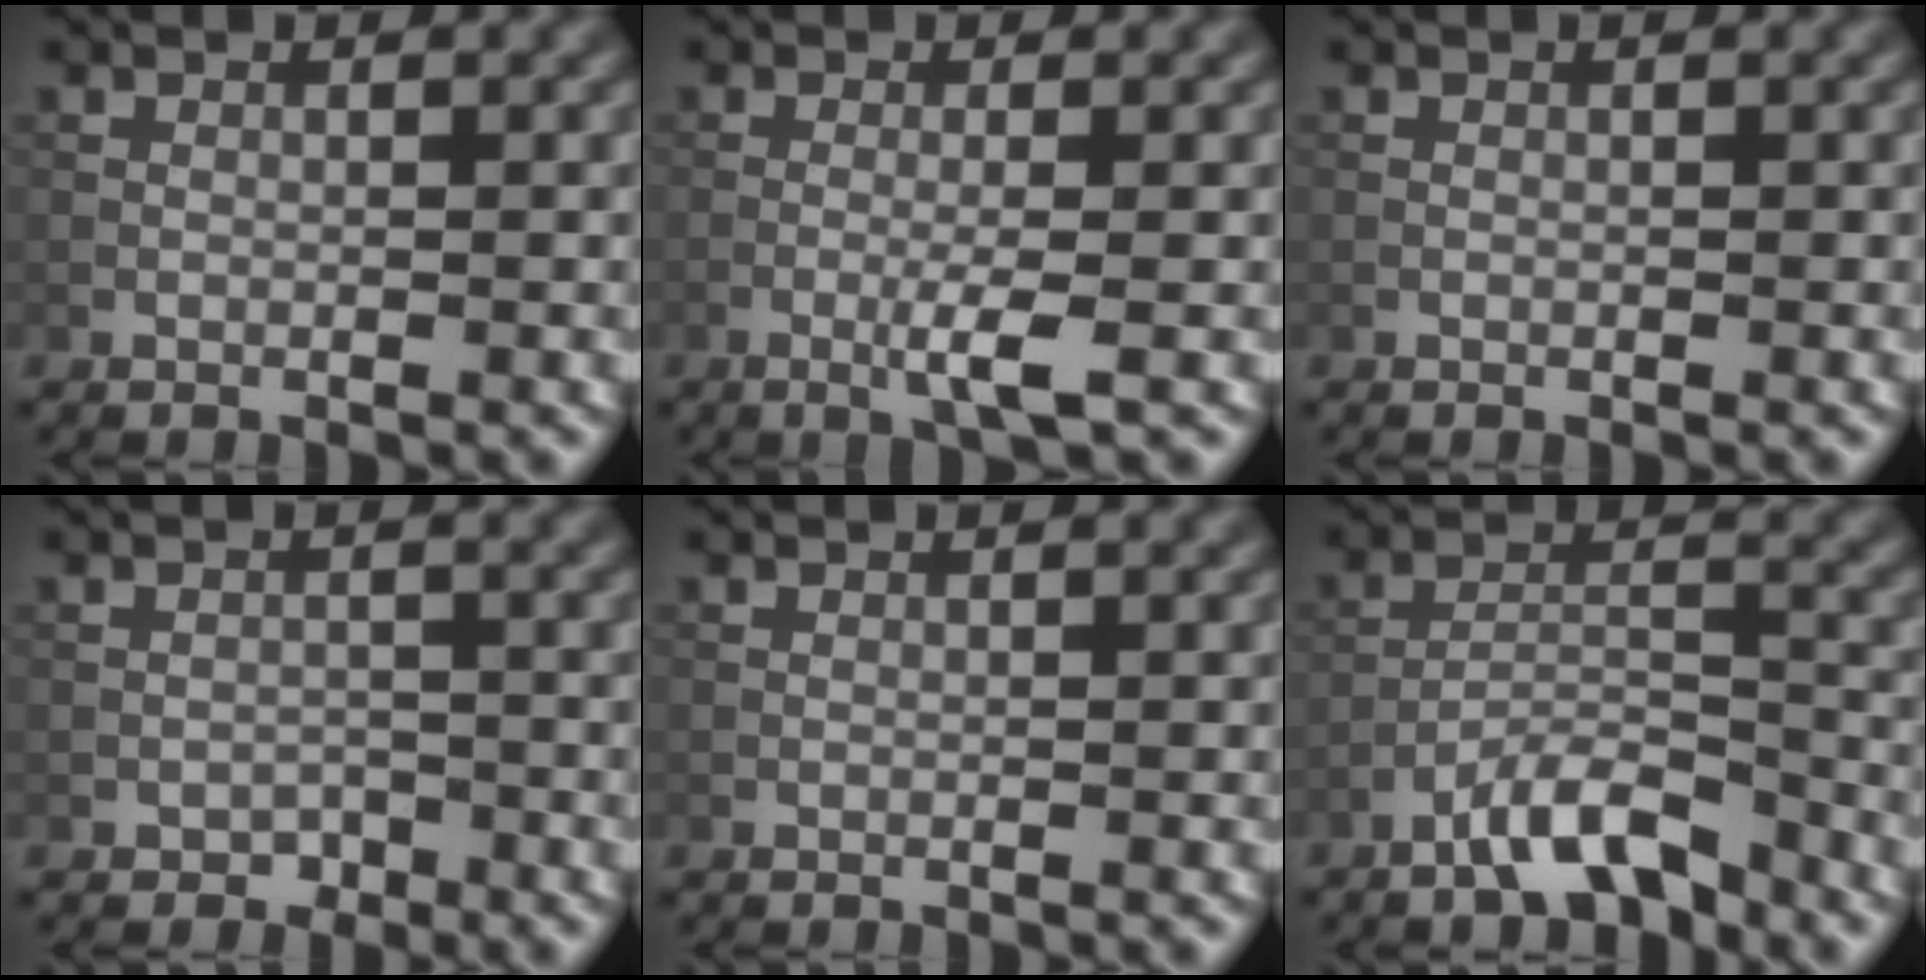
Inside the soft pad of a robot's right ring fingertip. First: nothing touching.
{"total": 2.3, "force": [-0.9, 0.0, 2.1], "torque": [-0.042, 0.002, -0.023]}
{"total": 0.0}
{"total": 1.3, "force": [-0.9, 0.9, 0.2], "torque": [0.001, 0.002, -0.017]}
{"total": 0.0}
{"total": 4.6, "force": [-3.5, 1.2, 2.7], "torque": [-0.045, 0.009, -0.071]}